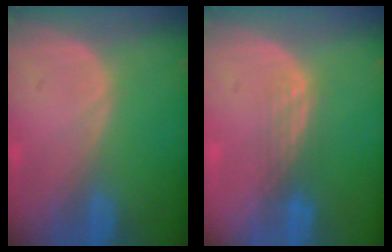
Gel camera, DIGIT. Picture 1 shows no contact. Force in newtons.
{"total": 3.0, "press": 2.5, "slide": 1.6}